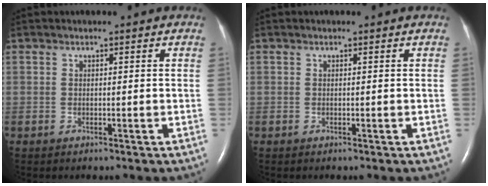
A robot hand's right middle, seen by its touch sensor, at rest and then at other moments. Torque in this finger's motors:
{"motor_torque": [-0.05, 0.02, 0.04, 0.01]}